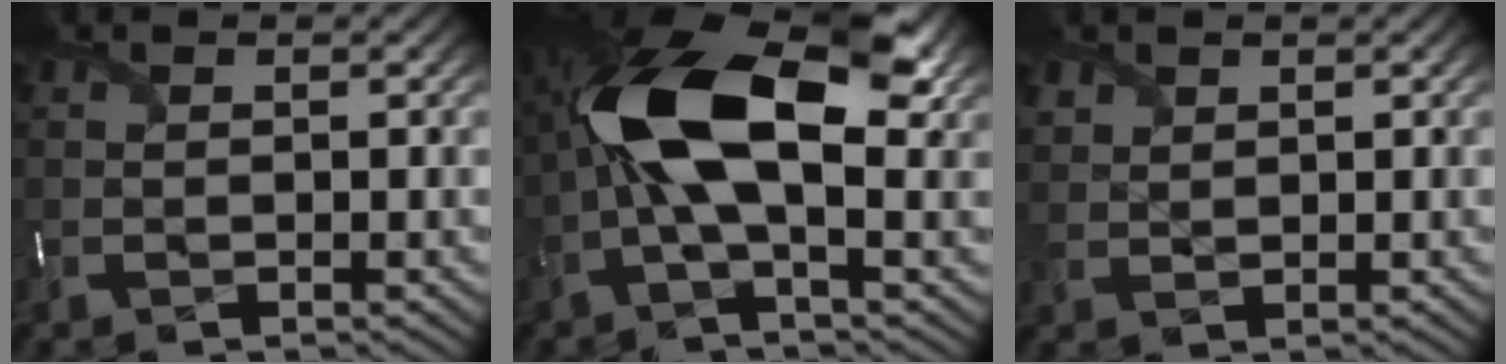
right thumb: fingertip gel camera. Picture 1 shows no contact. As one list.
[{"total": 14.5, "force": [1.2, 6.6, 12.9], "torque": [-0.253, 0.017, 0.009]}, {"total": 1.7, "force": [1.4, 0.9, -0.3], "torque": [0.001, 0.001, 0.031]}]